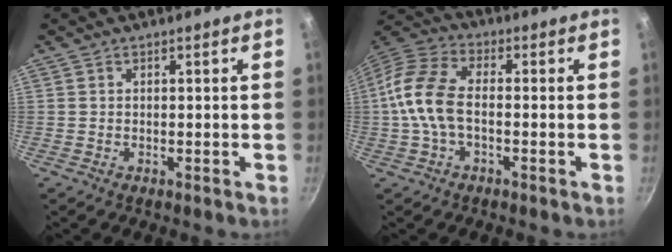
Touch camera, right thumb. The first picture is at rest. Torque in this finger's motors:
{"motor_torque": [-0.74, 1.07, 1.52, -0.19, 0.44]}